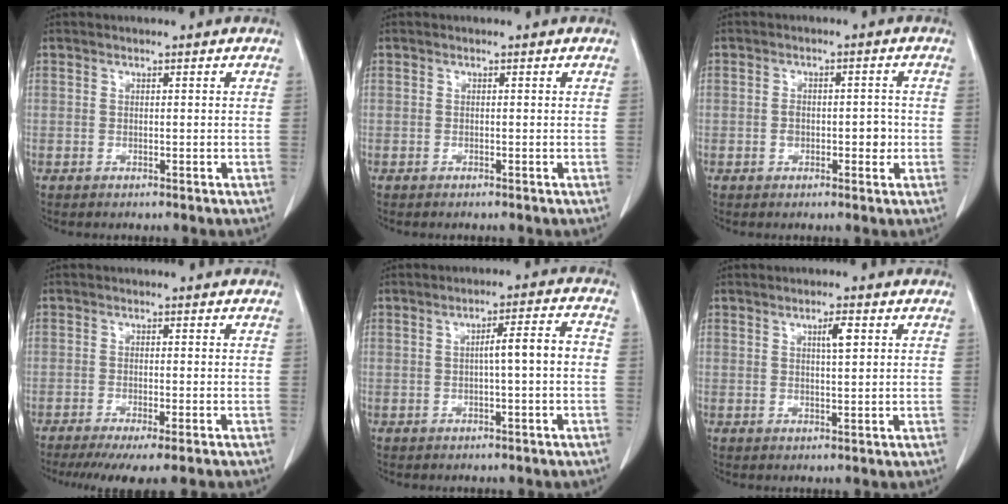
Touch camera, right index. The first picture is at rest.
{"total": 0.0}
{"total": 3.7, "force": [-0.7, 2.1, 2.9], "torque": [-0.042, 0.009, -0.007]}
{"total": 9.2, "force": [-7.4, 0.6, 5.5], "torque": [-0.062, -0.017, -0.111]}
{"total": 4.8, "force": [-0.6, 0.2, 4.8], "torque": [-0.072, 0.017, -0.008]}
{"total": 2.6, "force": [1.0, 0.3, 2.4], "torque": [-0.042, -0.001, 0.015]}